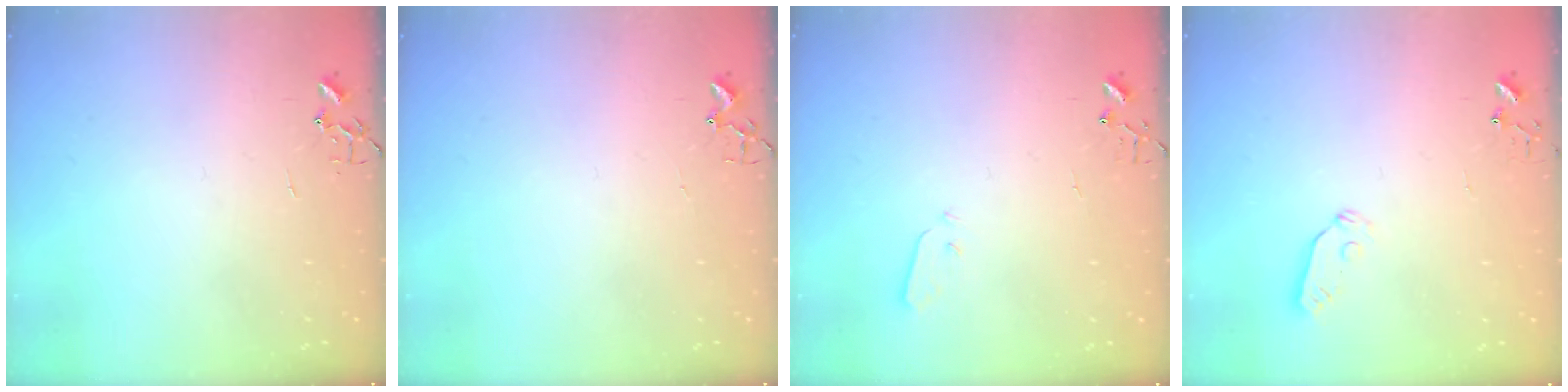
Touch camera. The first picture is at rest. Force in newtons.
{"total": 1.8, "press": 1.8, "slide": 0.2}
{"total": 3.2, "press": 3.2, "slide": 0.1}
{"total": 3.9, "press": 3.8, "slide": 0.6}